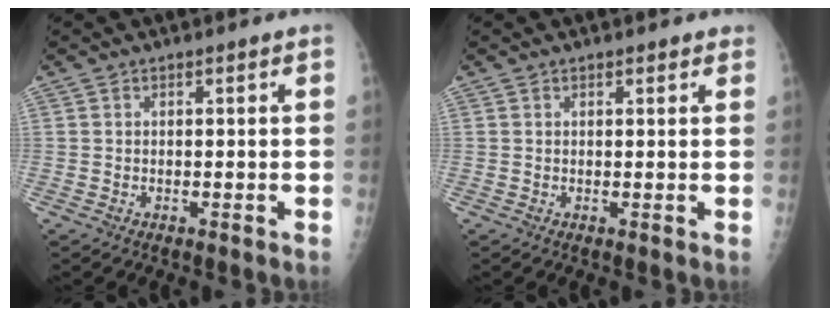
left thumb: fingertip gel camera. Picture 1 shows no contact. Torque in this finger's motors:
{"motor_torque": [0.16, 0.20, -0.50, -0.01, 0.03]}